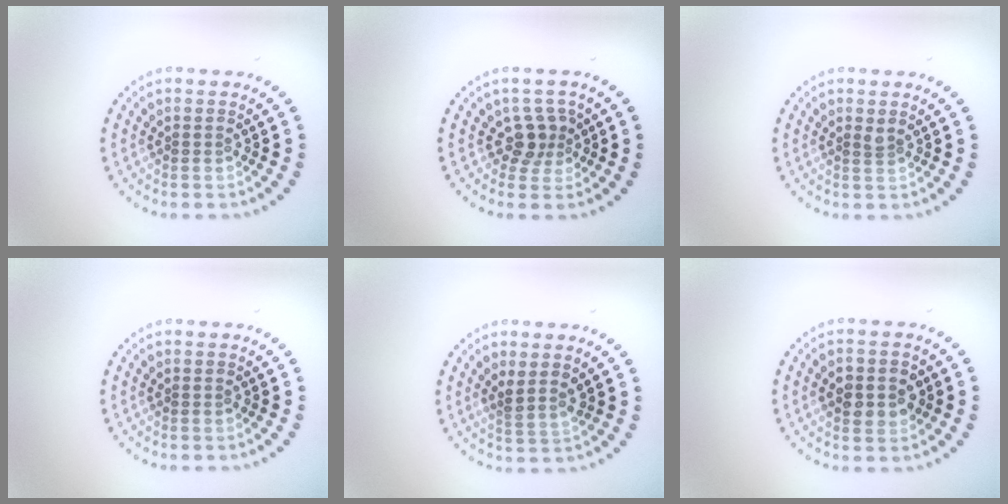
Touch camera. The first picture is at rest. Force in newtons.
{"total": 2.3, "press": 1.8, "slide": 1.5}
{"total": 0.8, "press": 0.5, "slide": 0.6}
{"total": 0.0}
{"total": 1.9, "press": 1.5, "slide": 1.2}
{"total": 3.4, "press": 3.4, "slide": 0.2}